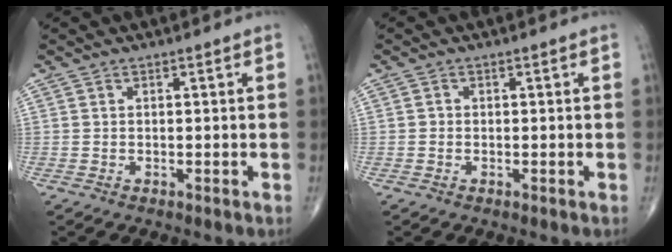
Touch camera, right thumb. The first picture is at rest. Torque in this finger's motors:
{"motor_torque": [-0.38, -0.17, -0.01, 0.09, 0.05]}